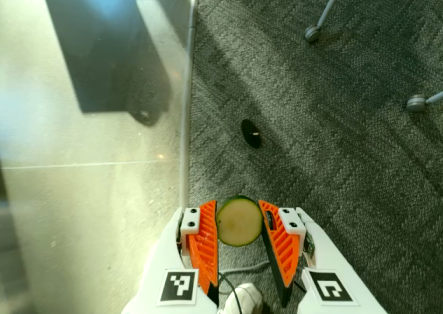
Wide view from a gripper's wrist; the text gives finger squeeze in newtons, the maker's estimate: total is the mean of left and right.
{"total": 12.4, "left": 12.8, "right": 12.1}